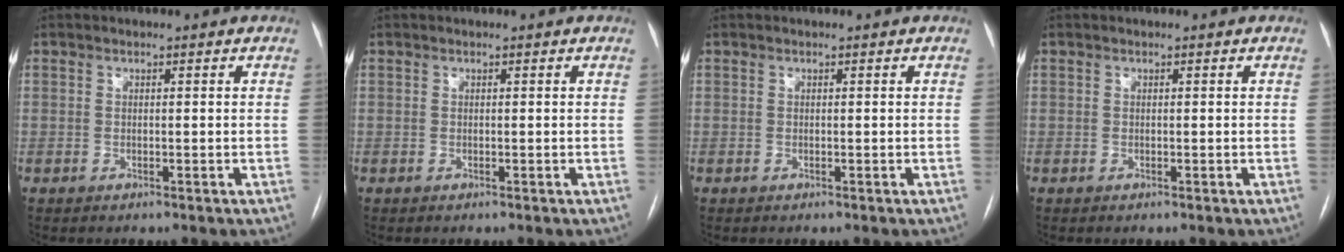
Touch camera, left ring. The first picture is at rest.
{"total": 0.0}
{"total": 0.0}
{"total": 0.0}